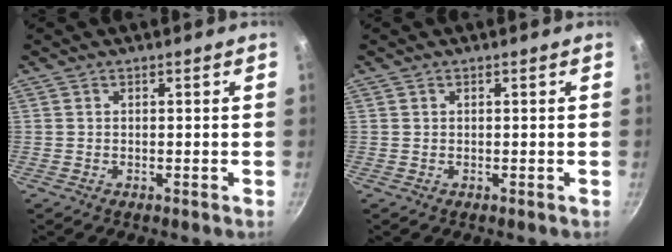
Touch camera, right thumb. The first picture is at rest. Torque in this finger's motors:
{"motor_torque": [-0.01, -0.01, 0.10, 0.04, 0.00]}